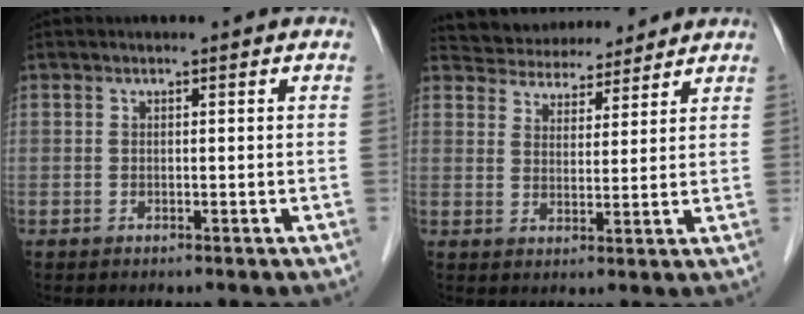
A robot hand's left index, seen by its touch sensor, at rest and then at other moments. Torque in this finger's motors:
{"motor_torque": [-0.49, -0.89, 0.00, 0.01]}